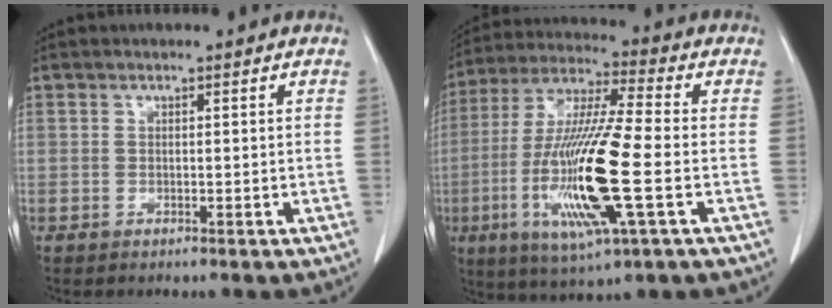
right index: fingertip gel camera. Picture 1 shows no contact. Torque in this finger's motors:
{"motor_torque": [2.14, 0.00, 1.05, 0.21]}